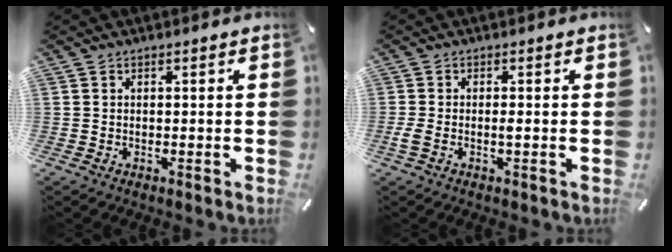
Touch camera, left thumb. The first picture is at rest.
{"total": 2.0, "force": [-0.6, 0.5, 1.8], "torque": [-0.043, -0.004, -0.013]}